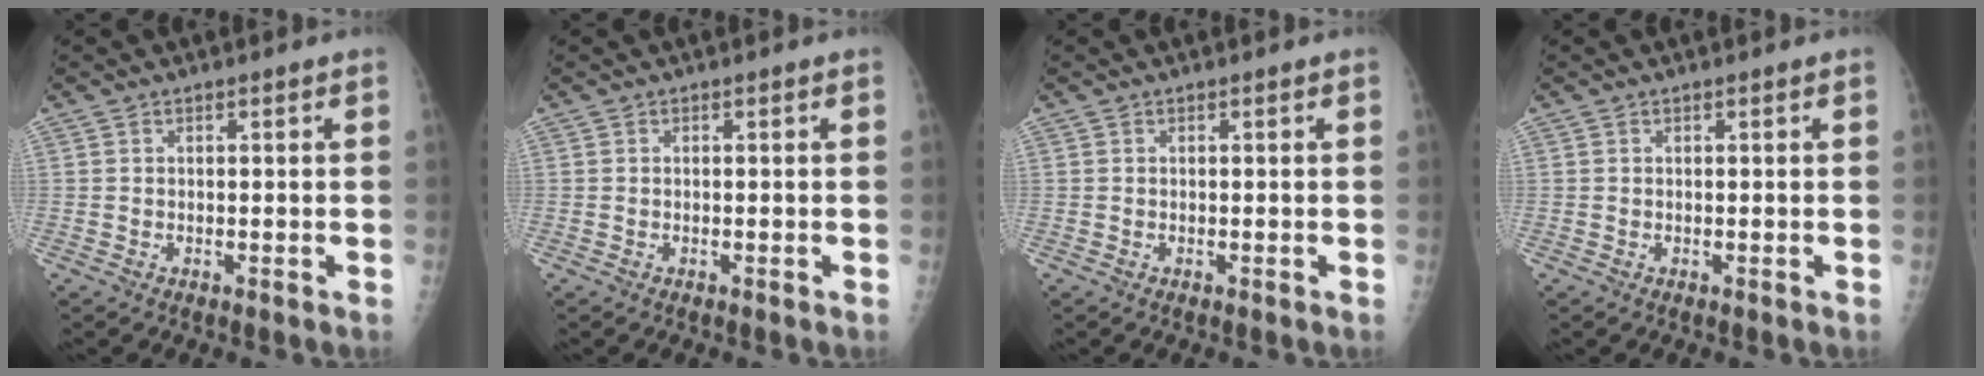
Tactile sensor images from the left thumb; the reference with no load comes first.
{"total": 0.0}
{"total": 0.0}
{"total": 0.0}